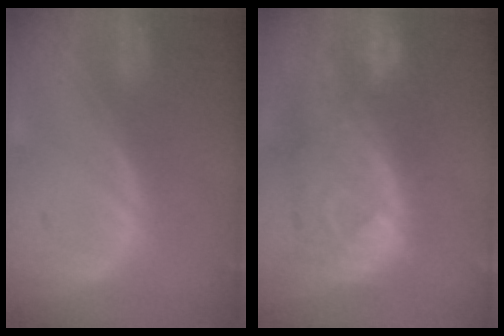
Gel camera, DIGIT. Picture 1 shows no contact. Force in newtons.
{"total": 10.6, "press": 9.5, "slide": 4.6}